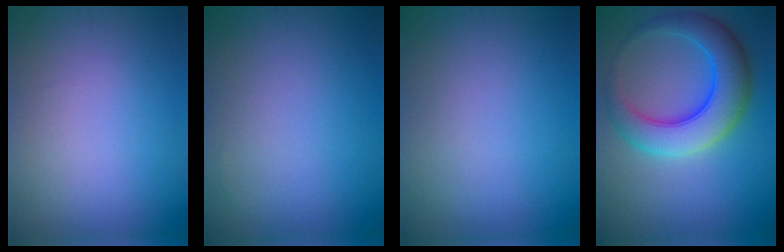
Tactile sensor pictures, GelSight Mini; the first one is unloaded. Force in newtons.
{"total": 0.0}
{"total": 0.0}
{"total": 7.4, "press": 7.4, "slide": 0.3}